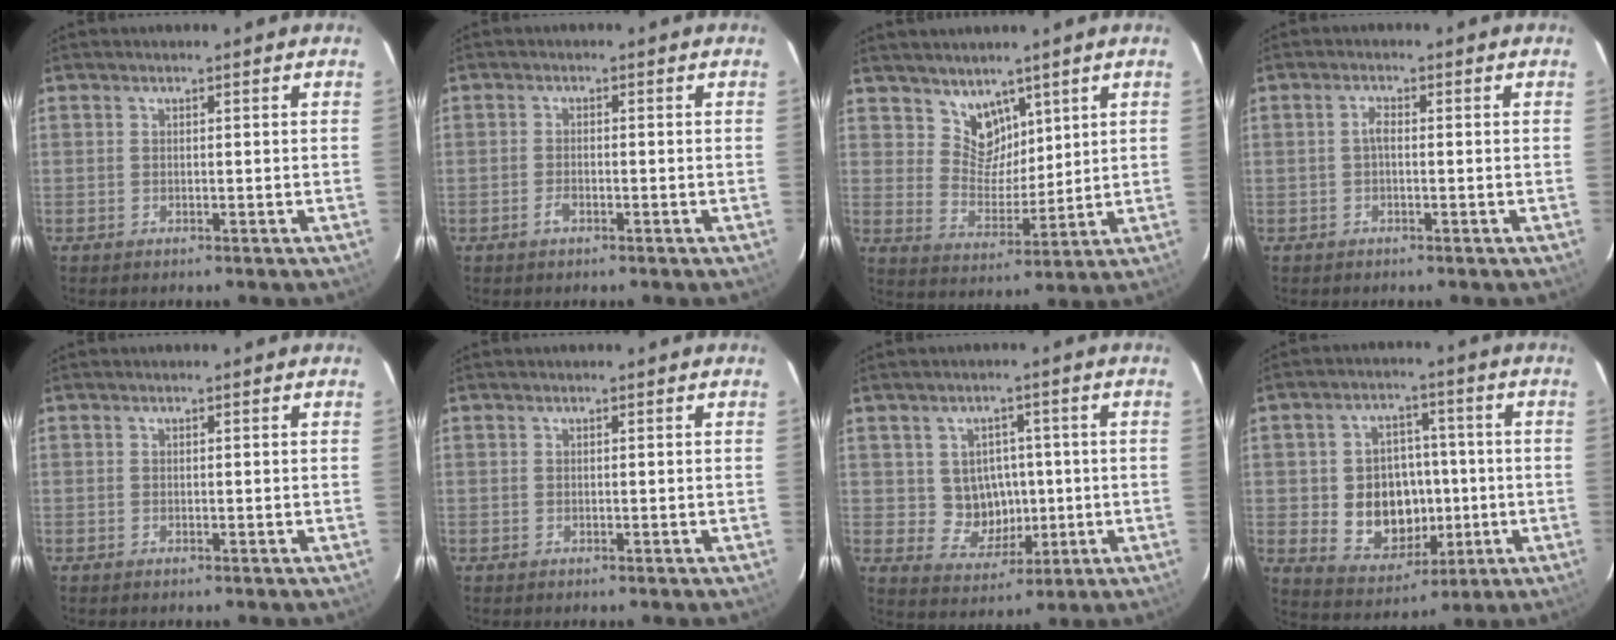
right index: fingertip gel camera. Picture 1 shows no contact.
{"total": 1.9, "force": [-1.2, 0.8, 1.2], "torque": [-0.027, 0.001, -0.022]}
{"total": 7.0, "force": [5.0, 4.5, 1.7], "torque": [-0.019, 0.001, 0.101]}
{"total": 1.4, "force": [-0.2, 0.6, 1.3], "torque": [-0.026, 0.008, -0.006]}
{"total": 0.0}
{"total": 0.0}
{"total": 7.9, "force": [0.2, 7.5, 2.4], "torque": [-0.054, 0.008, 0.022]}
{"total": 12.1, "force": [-1.4, 10.2, 6.4], "torque": [-0.143, 0.009, 0.001]}